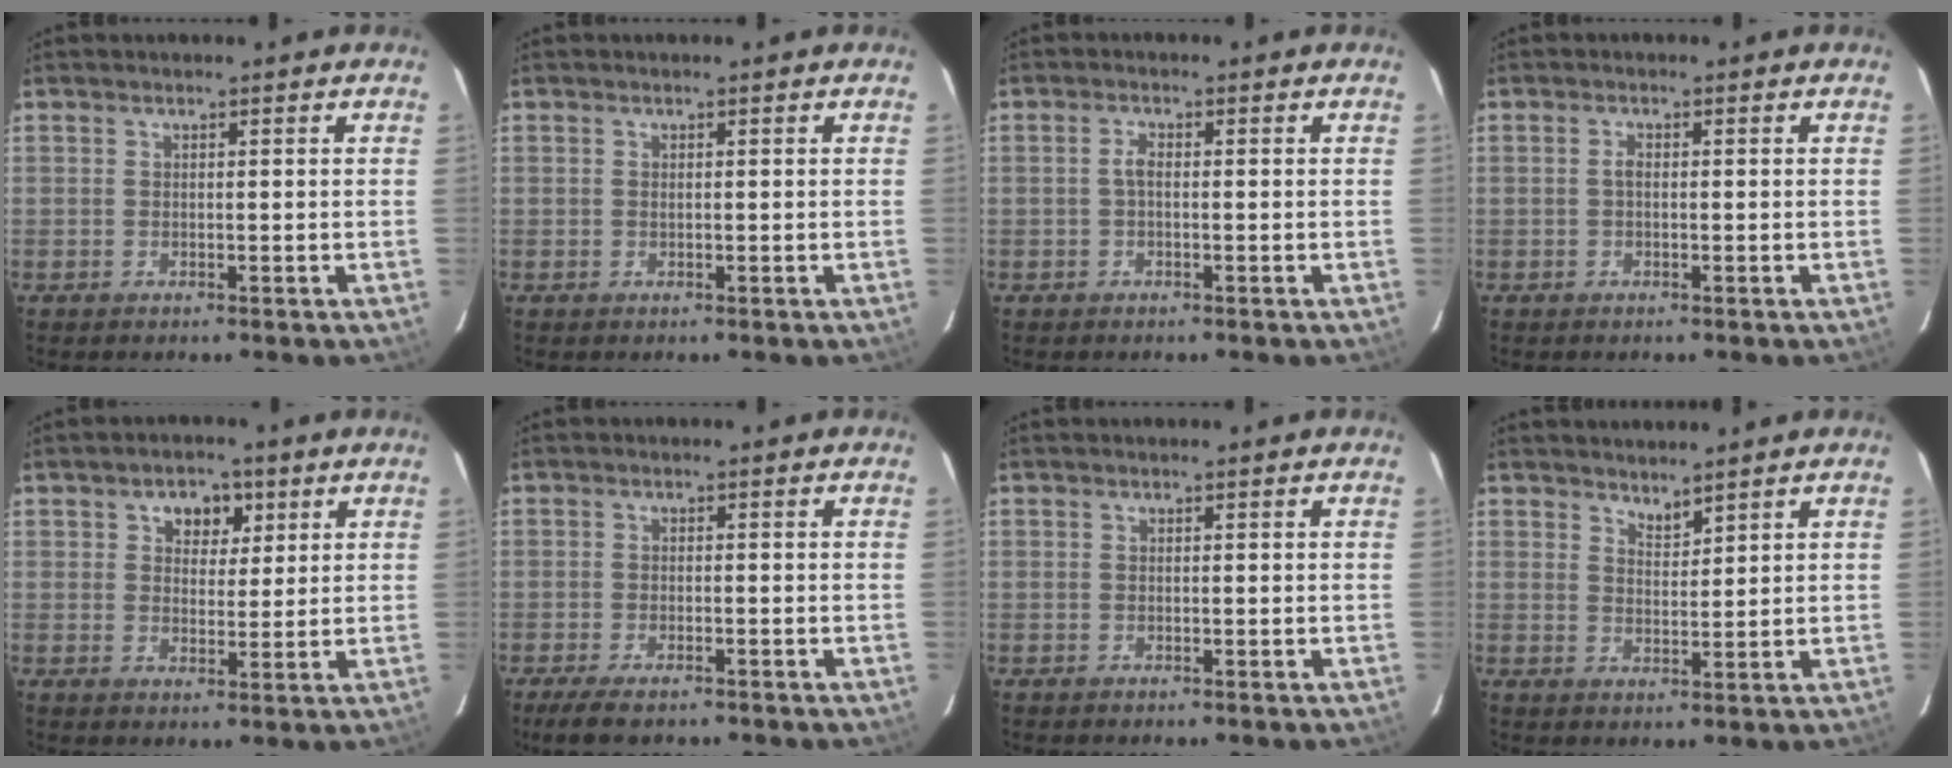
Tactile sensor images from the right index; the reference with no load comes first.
{"total": 0.0}
{"total": 1.6, "force": [-0.2, 0.7, 1.4], "torque": [-0.029, 0.006, -0.005]}
{"total": 1.0, "force": [-0.1, 0.5, 0.8], "torque": [-0.016, 0.005, -0.003]}
{"total": 5.2, "force": [2.3, 4.0, 2.5], "torque": [-0.033, 0.007, 0.036]}
{"total": 5.8, "force": [-4.4, 1.9, 3.3], "torque": [-0.084, -0.023, -0.077]}
{"total": 0.0}
{"total": 2.7, "force": [2.5, 0.5, 0.8], "torque": [-0.010, -0.001, 0.044]}